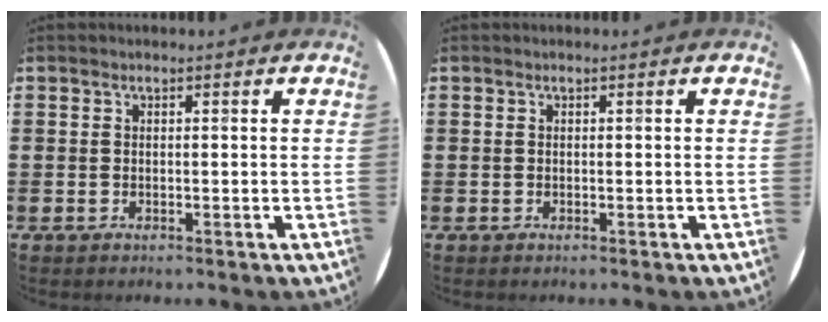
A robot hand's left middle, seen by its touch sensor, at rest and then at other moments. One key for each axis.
{"total": 0.0}